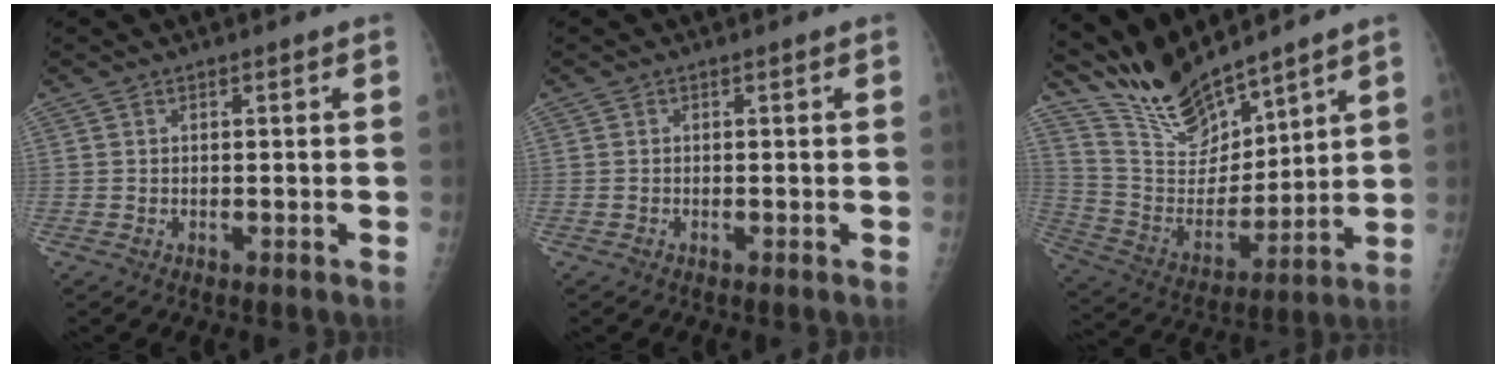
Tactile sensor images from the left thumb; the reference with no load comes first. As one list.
[{"total": 0.0}, {"total": 14.3, "force": [13.0, 3.3, 5.2], "torque": [-0.074, -0.072, 0.262]}]